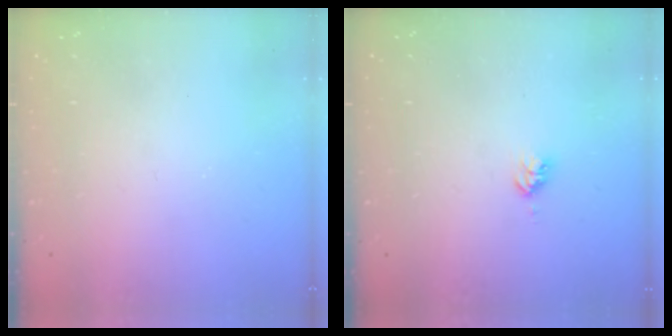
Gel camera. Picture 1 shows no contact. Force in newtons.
{"total": 2.8, "press": 2.8, "slide": 0.3}